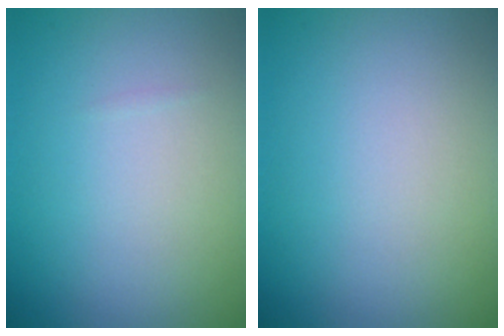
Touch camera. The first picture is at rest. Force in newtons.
{"total": 0.0}